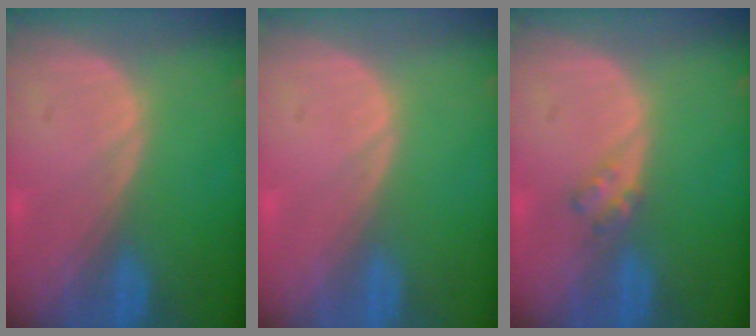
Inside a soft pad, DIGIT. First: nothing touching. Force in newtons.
{"total": 0.5, "press": 0.0, "slide": 0.5}
{"total": 2.0, "press": 2.0, "slide": 0.2}